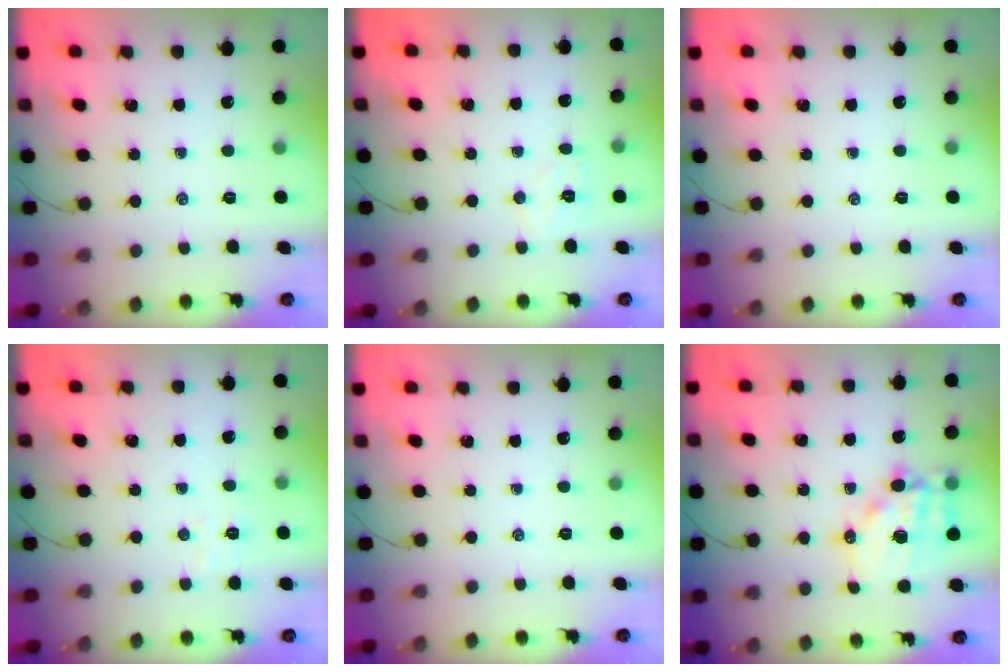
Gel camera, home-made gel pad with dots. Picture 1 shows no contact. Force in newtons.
{"total": 4.3, "press": 4.1, "slide": 1.1}
{"total": 0.0}
{"total": 3.2, "press": 3.1, "slide": 0.8}
{"total": 0.0}
{"total": 14.4, "press": 14.0, "slide": 3.5}